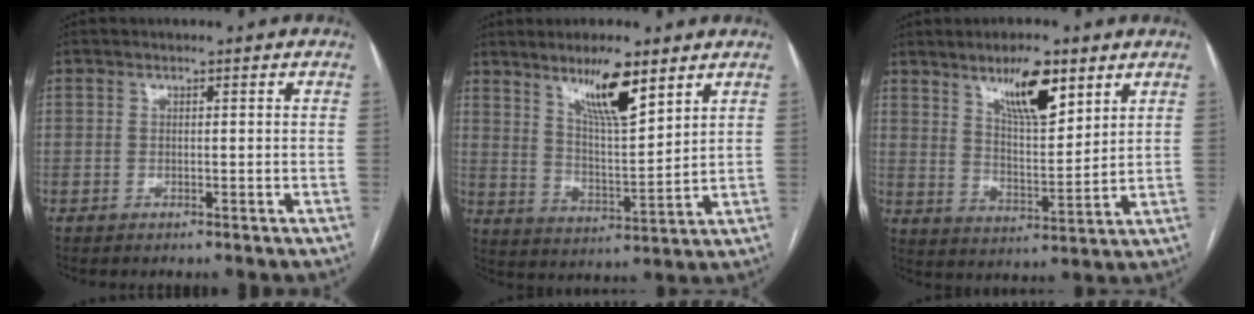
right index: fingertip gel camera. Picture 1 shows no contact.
{"total": 9.9, "force": [6.4, 1.4, 7.4], "torque": [-0.132, -0.008, 0.117]}
{"total": 10.1, "force": [6.2, 2.6, 7.5], "torque": [-0.131, -0.002, 0.110]}